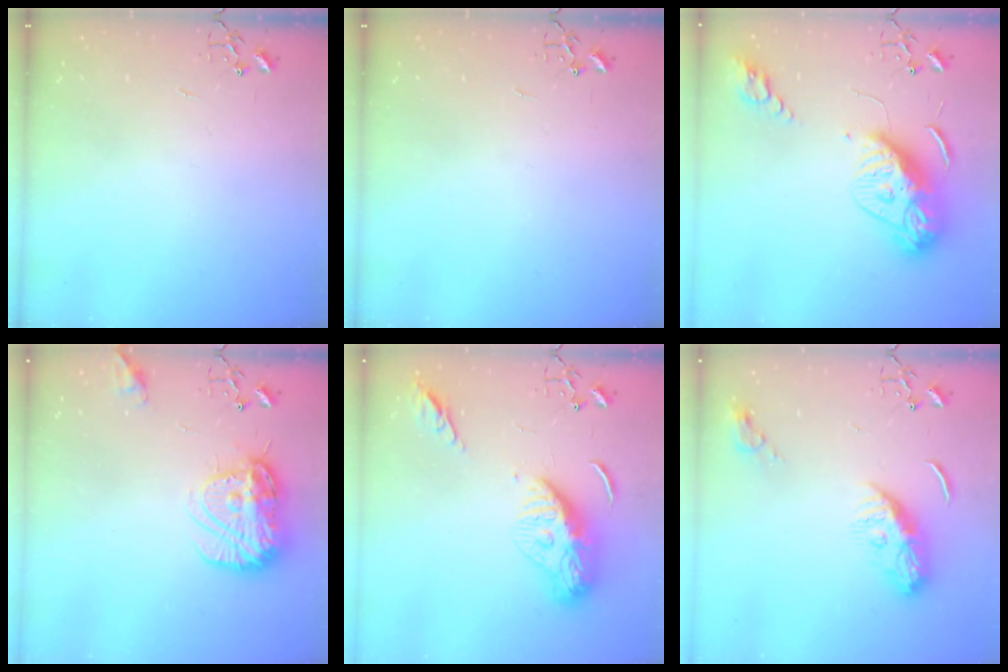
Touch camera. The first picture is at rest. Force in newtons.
{"total": 0.0}
{"total": 13.0, "press": 12.9, "slide": 1.1}
{"total": 15.5, "press": 15.4, "slide": 1.4}
{"total": 13.0, "press": 13.0, "slide": 1.1}
{"total": 10.3, "press": 10.3, "slide": 0.6}